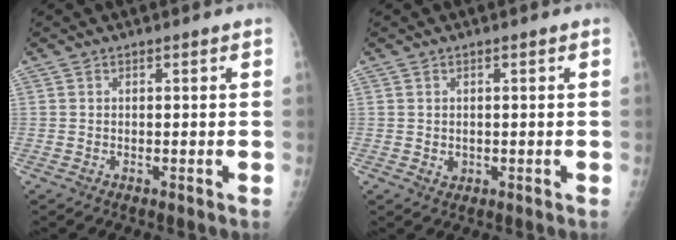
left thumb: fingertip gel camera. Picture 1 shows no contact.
{"total": 0.6, "force": [0.0, 0.5, 0.3], "torque": [-0.004, -0.001, 0.002]}